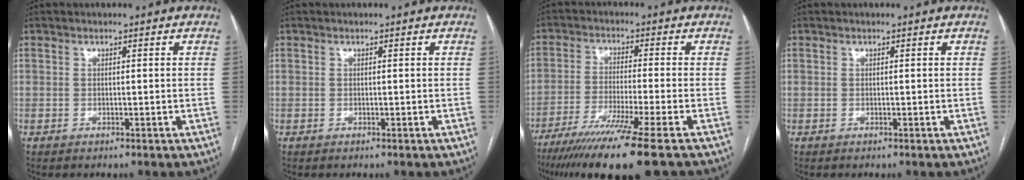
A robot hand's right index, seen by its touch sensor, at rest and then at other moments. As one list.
[{"total": 0.0}, {"total": 14.2, "force": [-10.2, -1.4, 9.8], "torque": [-0.172, -0.045, -0.167]}, {"total": 0.0}]